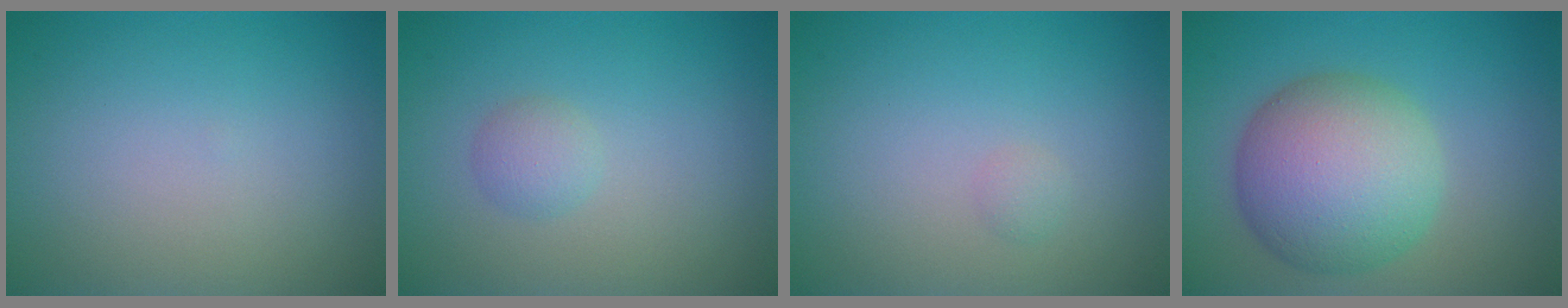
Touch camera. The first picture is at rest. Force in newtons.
{"total": 1.4, "press": 1.4, "slide": 0.1}
{"total": 0.6, "press": 0.6, "slide": 0.1}
{"total": 9.0, "press": 9.0, "slide": 0.4}